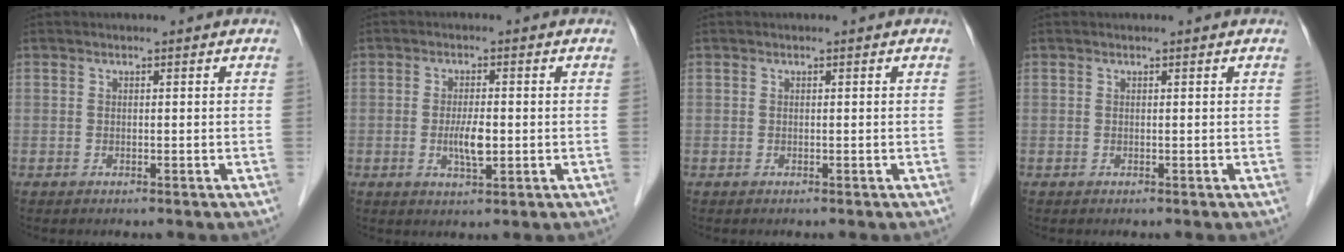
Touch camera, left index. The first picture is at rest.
{"total": 3.8, "force": [-0.5, 0.9, 3.7], "torque": [-0.073, -0.003, -0.007]}
{"total": 0.0}
{"total": 0.0}